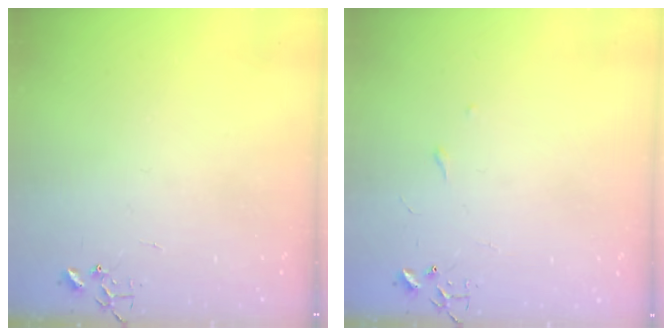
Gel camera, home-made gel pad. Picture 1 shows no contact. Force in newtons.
{"total": 3.5, "press": 3.5, "slide": 0.5}